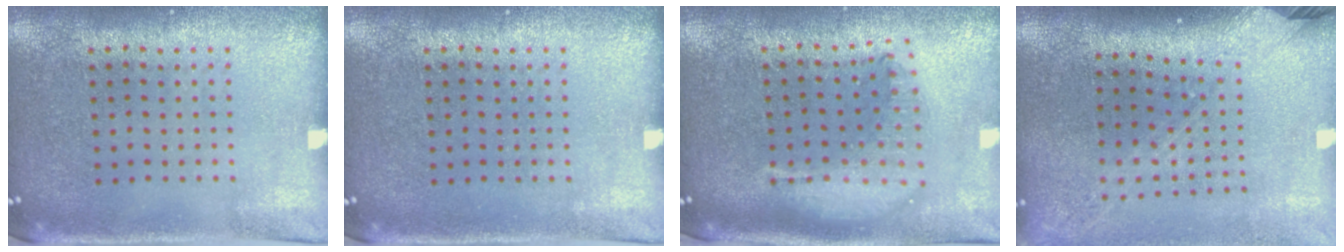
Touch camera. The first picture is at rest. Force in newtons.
{"total": 0.0}
{"total": 1.9, "press": 1.6, "slide": 1.2}
{"total": 2.2, "press": 1.6, "slide": 1.5}